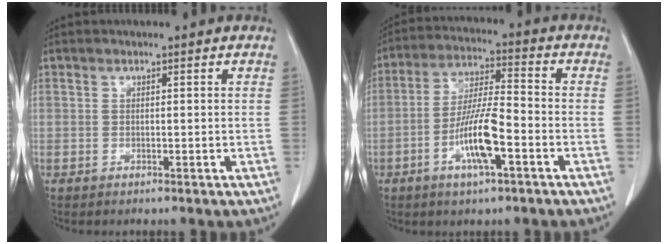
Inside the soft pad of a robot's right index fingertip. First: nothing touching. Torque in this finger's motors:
{"motor_torque": [1.67, -0.38, 0.78, 0.21]}